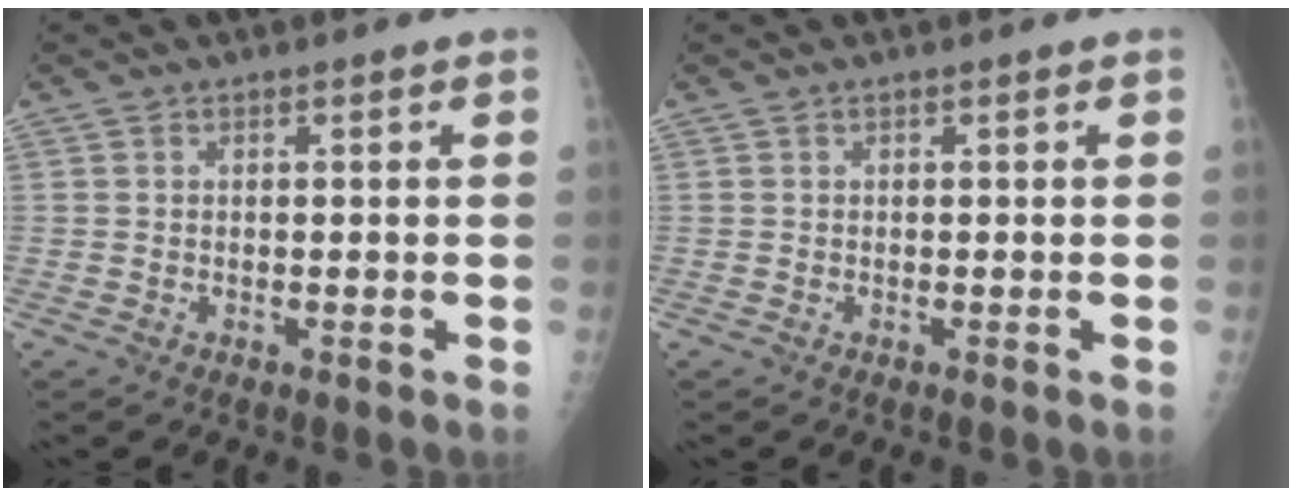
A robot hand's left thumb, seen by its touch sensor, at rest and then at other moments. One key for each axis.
{"total": 0.0}